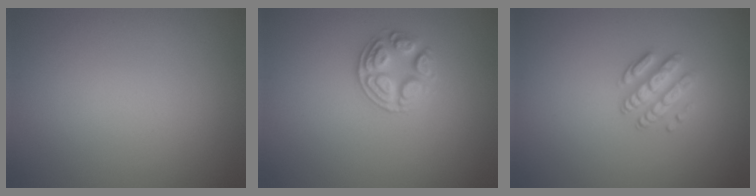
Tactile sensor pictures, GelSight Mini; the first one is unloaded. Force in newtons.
{"total": 2.6, "press": 2.6, "slide": 0.6}
{"total": 2.9, "press": 2.3, "slide": 1.6}